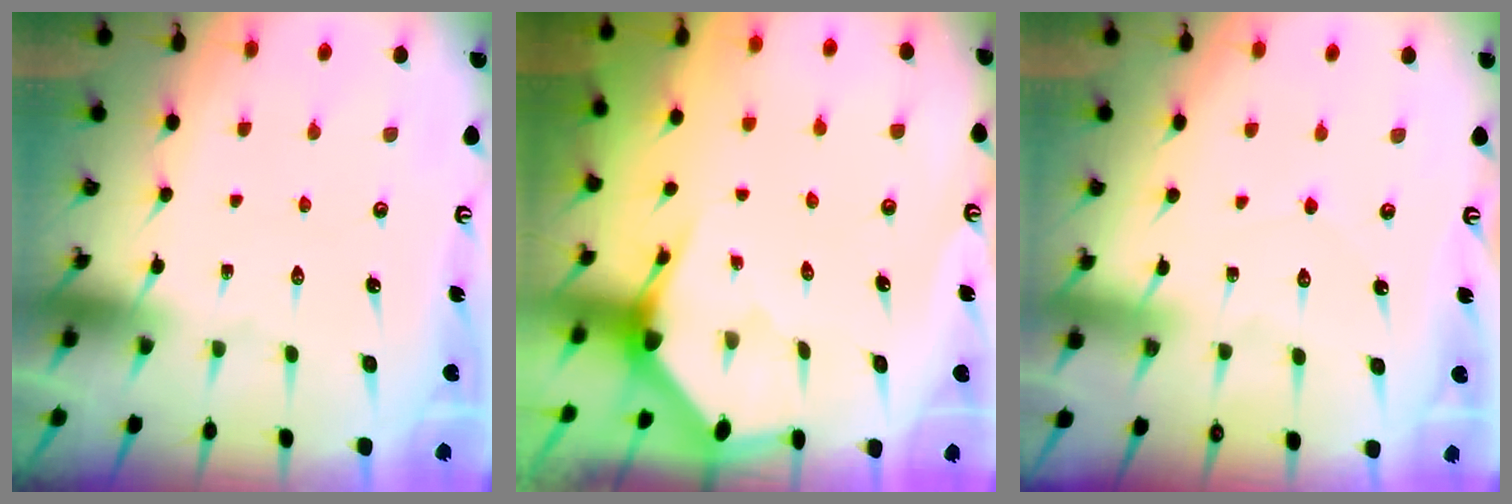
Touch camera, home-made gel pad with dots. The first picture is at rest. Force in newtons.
{"total": 2.8, "press": 2.8, "slide": 0.3}
{"total": 2.5, "press": 2.5, "slide": 0.2}